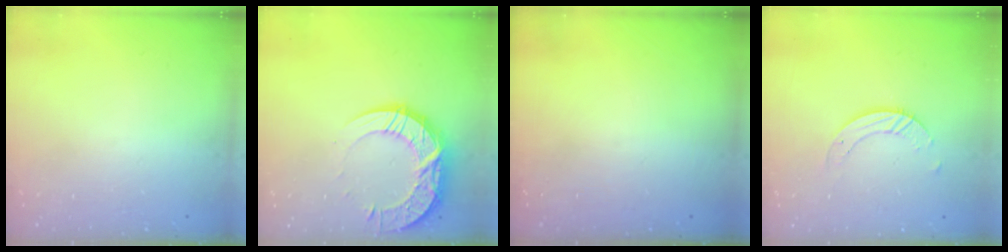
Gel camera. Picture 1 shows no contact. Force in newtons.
{"total": 15.3, "press": 15.3, "slide": 1.2}
{"total": 0.0}
{"total": 4.0, "press": 4.0, "slide": 0.3}